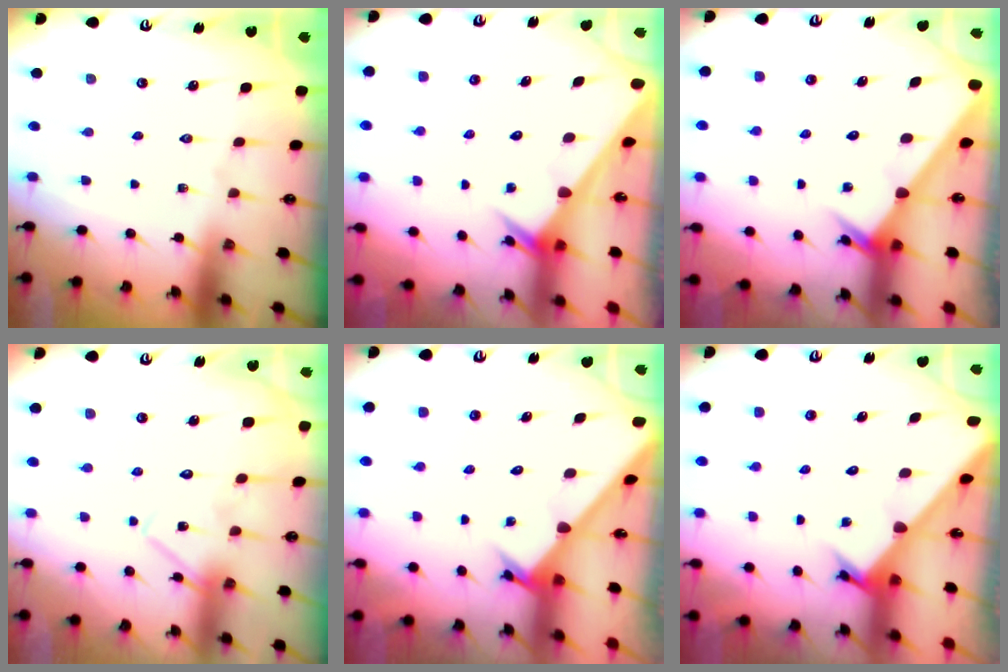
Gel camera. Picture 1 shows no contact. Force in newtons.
{"total": 2.5, "press": 2.5, "slide": 0.1}
{"total": 2.5, "press": 2.5, "slide": 0.1}
{"total": 12.9, "press": 12.9, "slide": 0.8}
{"total": 2.4, "press": 2.4, "slide": 0.2}
{"total": 2.2, "press": 2.2, "slide": 0.2}